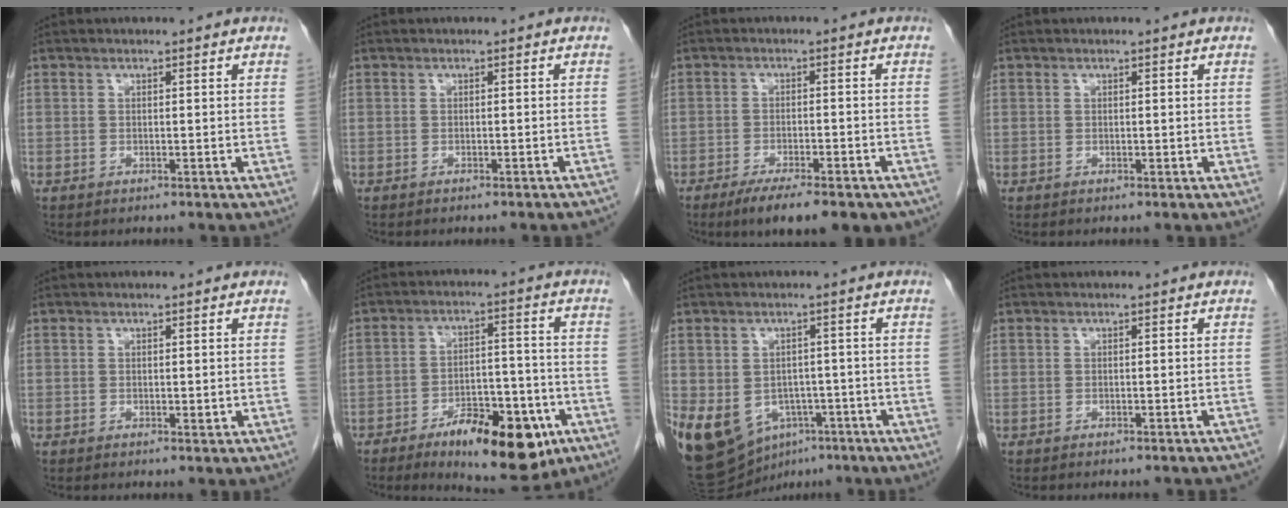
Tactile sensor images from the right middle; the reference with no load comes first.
{"total": 3.9, "force": [-3.7, -0.1, 1.2], "torque": [-0.015, -0.008, -0.041]}
{"total": 11.6, "force": [-8.5, 3.1, 7.2], "torque": [-0.086, -0.007, -0.118]}
{"total": 0.0}
{"total": 0.5, "force": [0.0, 0.3, 0.4], "torque": [-0.003, -0.001, 0.000]}
{"total": 14.1, "force": [-7.6, 5.1, 10.7], "torque": [-0.148, 0.004, -0.108]}
{"total": 12.9, "force": [-5.8, 9.5, 6.6], "torque": [-0.139, 0.008, -0.078]}
{"total": 4.8, "force": [-4.6, 0.6, 1.5], "torque": [-0.018, -0.007, -0.047]}